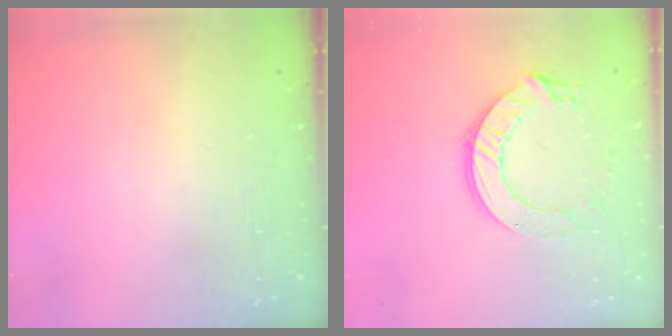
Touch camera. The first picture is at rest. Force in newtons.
{"total": 11.8, "press": 11.8, "slide": 1.1}